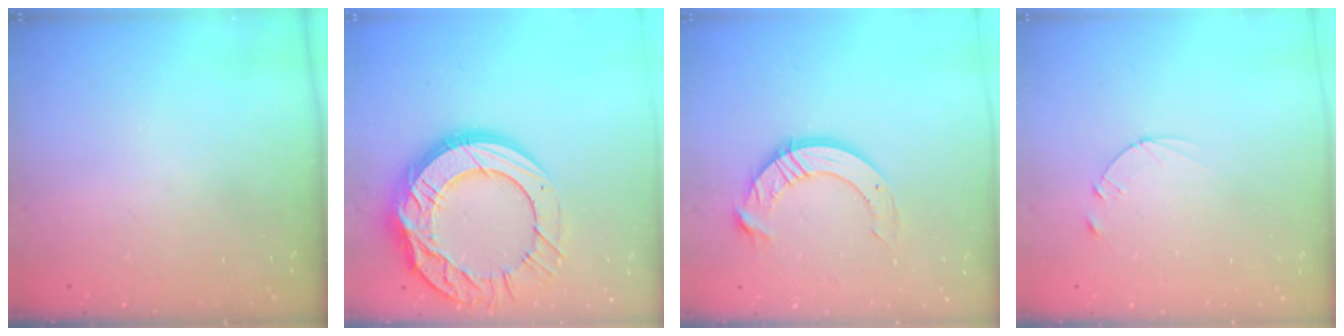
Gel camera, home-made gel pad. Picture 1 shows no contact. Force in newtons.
{"total": 24.9, "press": 24.8, "slide": 2.4}
{"total": 10.1, "press": 10.1, "slide": 0.9}
{"total": 2.4, "press": 2.3, "slide": 0.2}